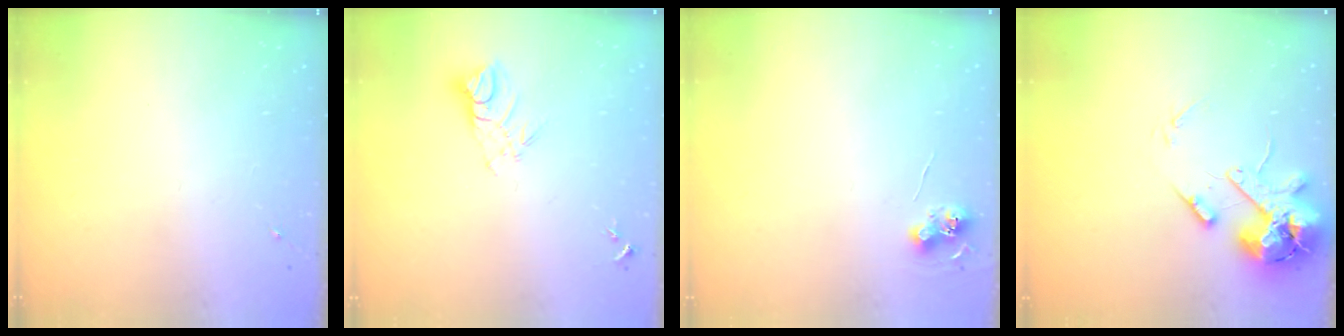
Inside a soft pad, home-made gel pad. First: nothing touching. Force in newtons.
{"total": 7.9, "press": 7.9, "slide": 0.5}
{"total": 6.2, "press": 6.2, "slide": 0.5}
{"total": 14.0, "press": 13.8, "slide": 2.4}